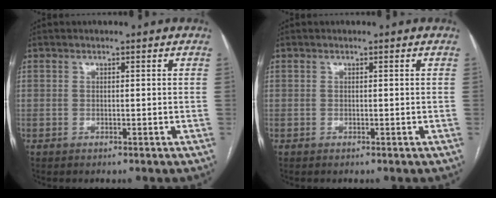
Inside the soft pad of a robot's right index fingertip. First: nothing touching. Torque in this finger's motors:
{"motor_torque": [0.00, 0.00, 0.00, 0.00]}